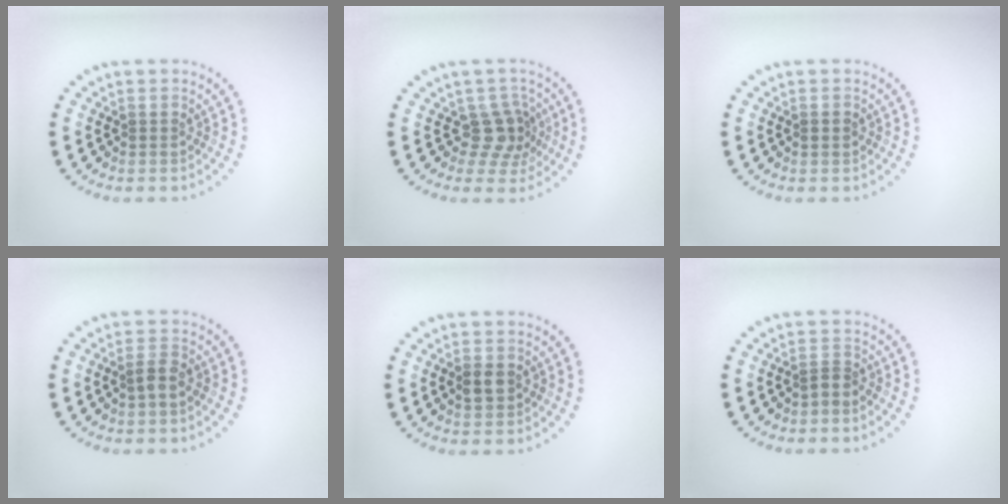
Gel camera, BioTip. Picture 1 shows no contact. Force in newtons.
{"total": 2.9, "press": 2.2, "slide": 1.9}
{"total": 0.8, "press": 0.8, "slide": 0.0}
{"total": 1.6, "press": 1.5, "slide": 0.5}
{"total": 1.8, "press": 1.8, "slide": 0.2}
{"total": 0.9, "press": 0.6, "slide": 0.7}